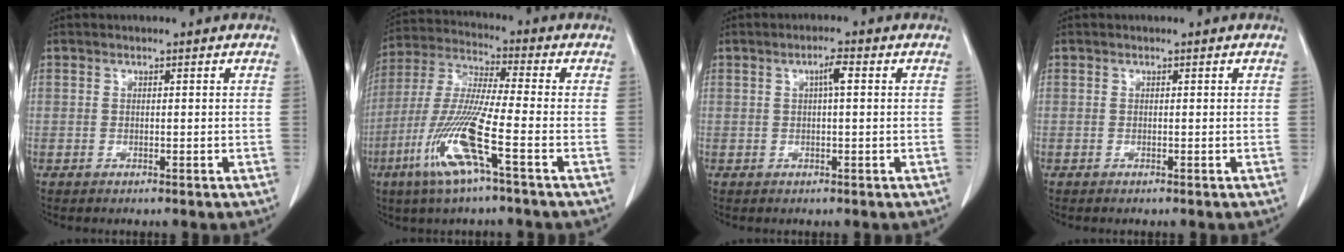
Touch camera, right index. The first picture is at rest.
{"total": 13.1, "force": [-5.5, 0.0, 11.9], "torque": [-0.254, -0.018, -0.114]}
{"total": 2.3, "force": [0.5, 0.2, 2.2], "torque": [-0.039, 0.004, 0.008]}
{"total": 0.0}